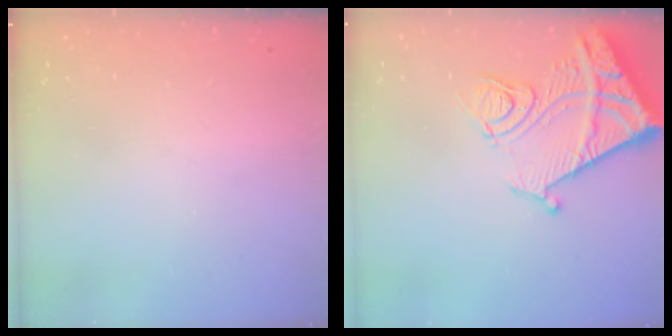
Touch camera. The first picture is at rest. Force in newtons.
{"total": 14.7, "press": 14.6, "slide": 1.7}